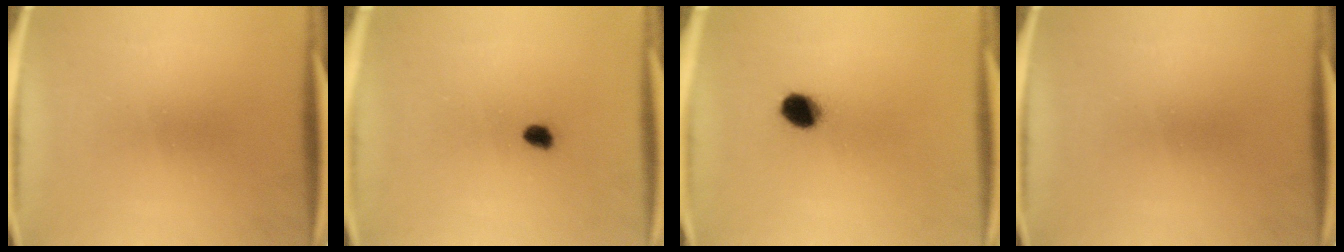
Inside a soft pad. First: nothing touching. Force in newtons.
{"total": 3.0}
{"total": 5.5}
{"total": 0.0}